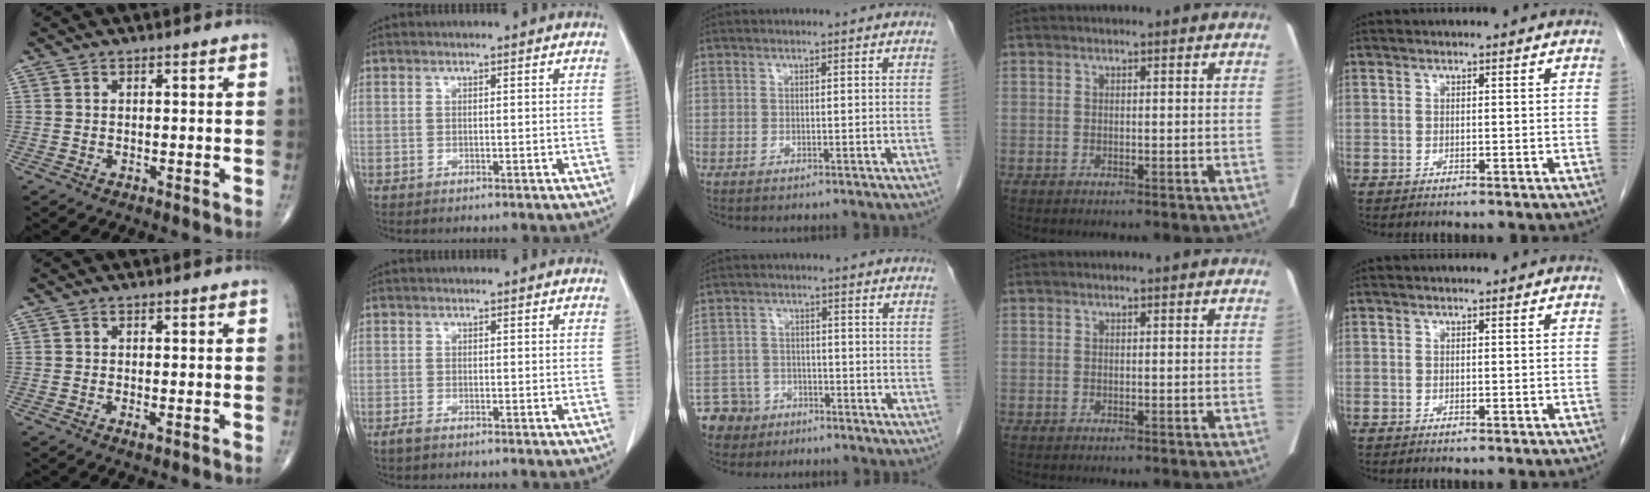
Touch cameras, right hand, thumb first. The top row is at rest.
{"thumb": {"total": 0.8, "force": [-0.2, 0.3, 0.7], "torque": [-0.015, -0.004, -0.004]}, "index": {"total": 1.3, "force": [-1.0, 0.3, 0.8], "torque": [-0.023, -0.003, -0.018]}, "middle": {"total": 5.9, "force": [-4.0, 4.3, 0.0], "torque": [0.003, 0.004, -0.071]}}